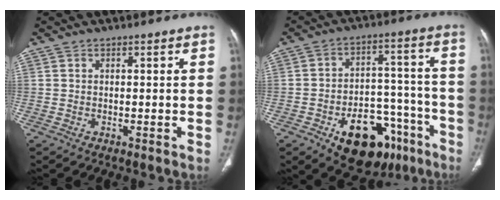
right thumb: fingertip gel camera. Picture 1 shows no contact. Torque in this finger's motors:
{"motor_torque": [3.00, 1.10, 0.80, -1.03, 0.07]}